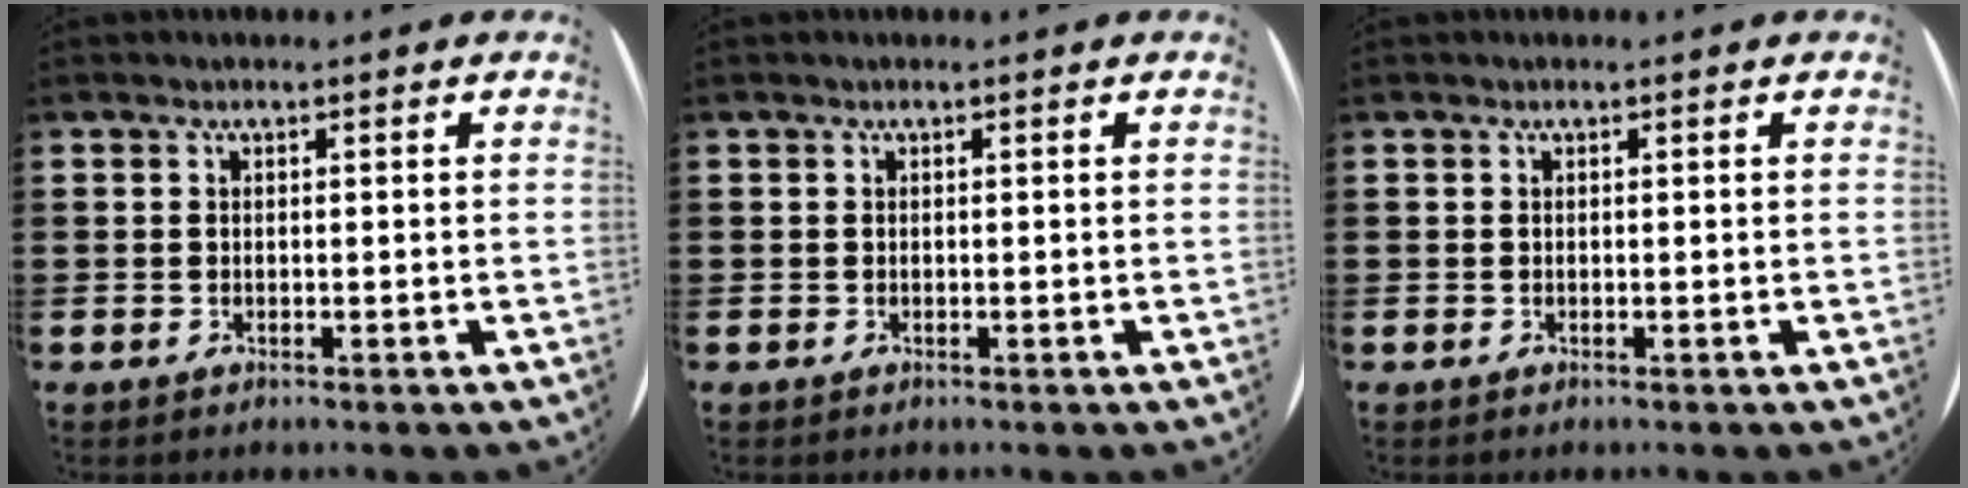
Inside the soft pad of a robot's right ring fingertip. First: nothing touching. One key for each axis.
{"total": 0.0}
{"total": 0.0}